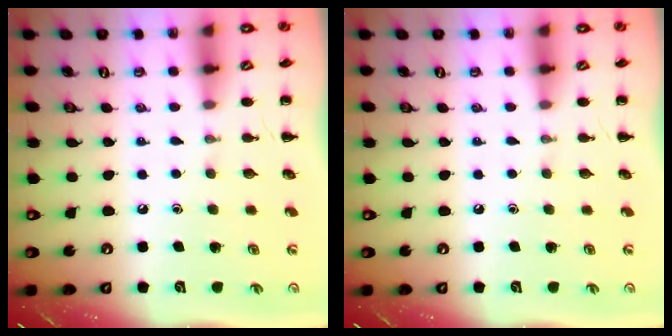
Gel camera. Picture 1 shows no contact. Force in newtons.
{"total": 0.0}